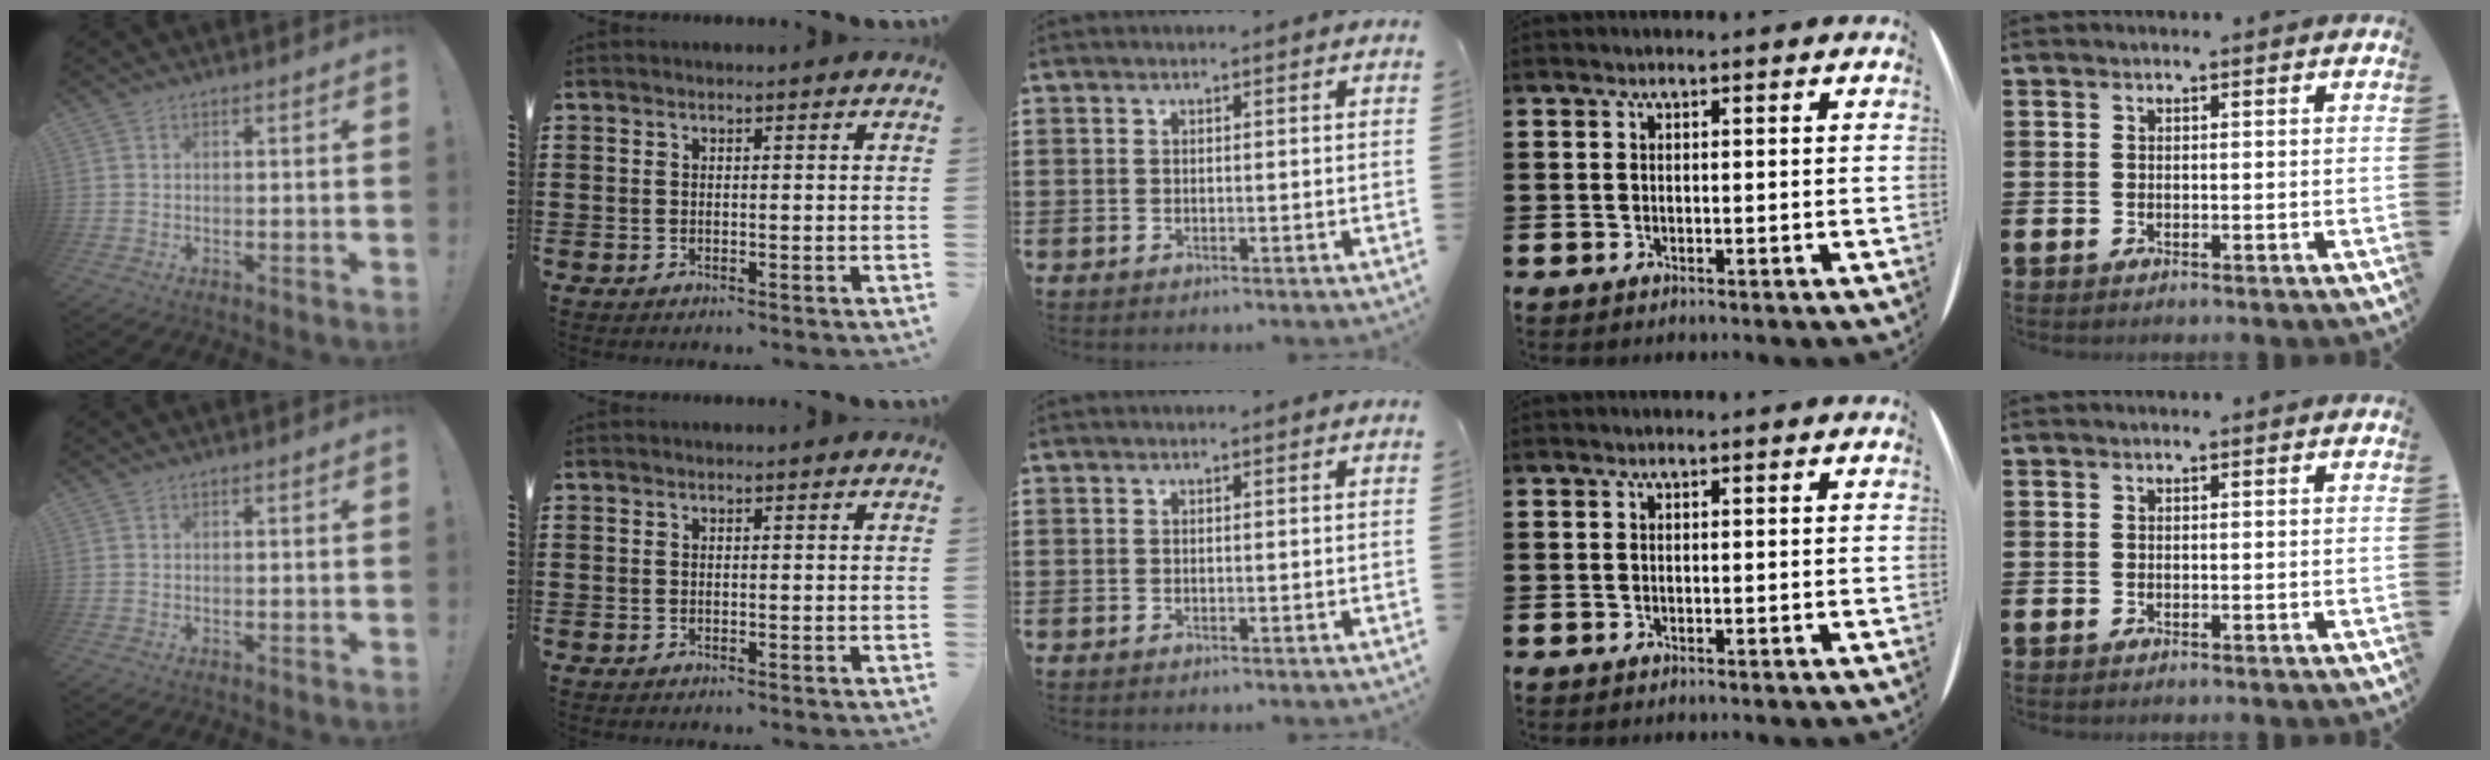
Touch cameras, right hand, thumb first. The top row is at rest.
{}